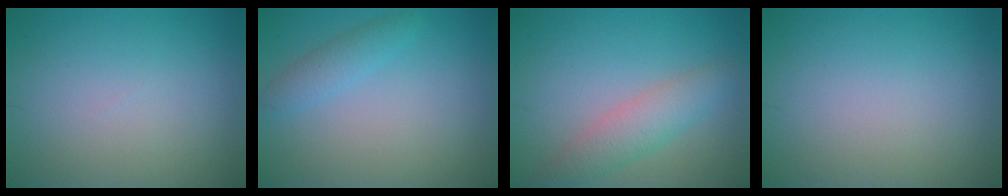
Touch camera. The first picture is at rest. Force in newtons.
{"total": 1.9, "press": 1.9, "slide": 0.1}
{"total": 3.5, "press": 3.5, "slide": 0.2}
{"total": 0.0}